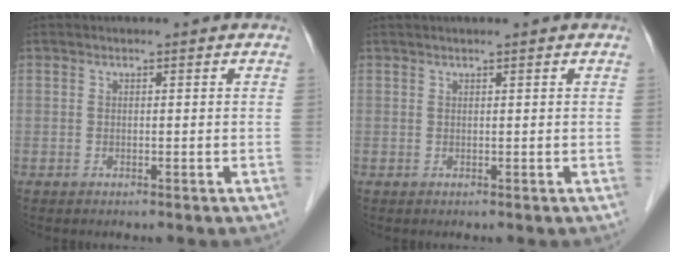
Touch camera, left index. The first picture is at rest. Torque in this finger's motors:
{"motor_torque": [-0.03, 0.01, 0.04, 0.01]}